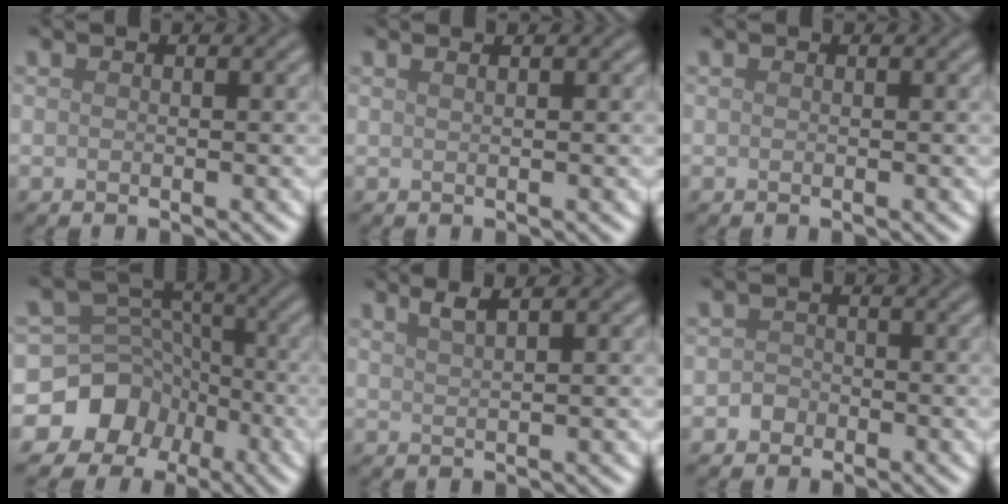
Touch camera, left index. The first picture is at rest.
{"total": 2.0, "force": [1.2, 1.0, 1.3], "torque": [0.004, -0.001, -0.011]}
{"total": 0.0}
{"total": 10.4, "force": [-5.5, 8.7, 1.5], "torque": [-0.016, 0.000, -0.115]}
{"total": 2.2, "force": [1.5, 0.6, 1.5], "torque": [-0.013, 0.011, 0.015]}
{"total": 1.3, "force": [-0.7, 1.1, 0.2], "torque": [0.005, 0.003, -0.013]}